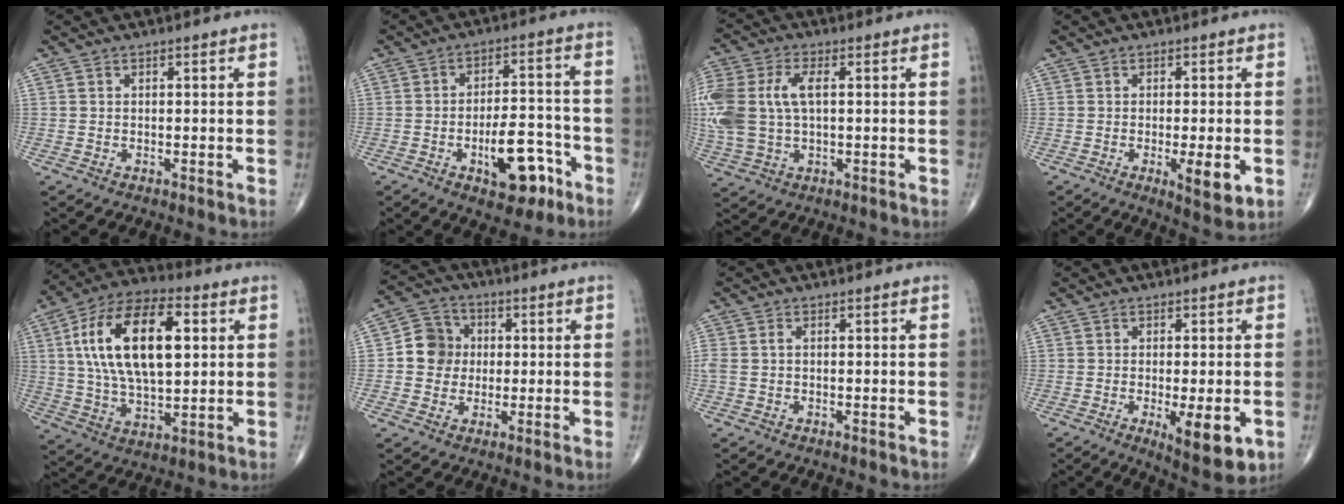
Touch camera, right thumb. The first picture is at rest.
{"total": 11.5, "force": [-5.1, 5.4, 8.7], "torque": [-0.110, 0.041, -0.070]}
{"total": 16.1, "force": [1.5, 9.4, 13.0], "torque": [-0.335, 0.011, 0.033]}
{"total": 6.1, "force": [-1.5, 1.5, 5.7], "torque": [-0.085, -0.015, -0.020]}
{"total": 21.4, "force": [4.5, 10.7, 18.0], "torque": [-0.312, 0.005, 0.074]}
{"total": 7.9, "force": [0.1, 7.4, 3.0], "torque": [-0.021, 0.015, -0.010]}
{"total": 2.3, "force": [0.0, 1.5, 1.8], "torque": [-0.059, 0.008, 0.002]}
{"total": 9.0, "force": [-2.6, 2.7, 8.1], "torque": [-0.109, -0.017, -0.032]}